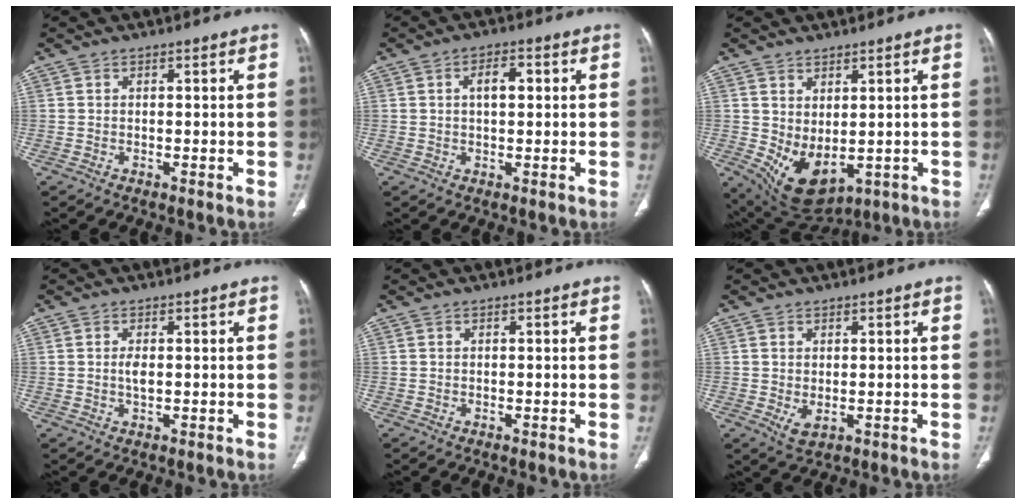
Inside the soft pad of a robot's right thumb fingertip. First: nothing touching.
{"total": 4.2, "force": [0.8, 2.1, 3.5], "torque": [-0.052, 0.008, 0.012]}
{"total": 9.3, "force": [-0.5, 5.5, 7.6], "torque": [-0.121, -0.011, 0.025]}
{"total": 1.9, "force": [0.1, 0.8, 1.7], "torque": [-0.031, -0.001, 0.002]}
{"total": 0.0}
{"total": 2.6, "force": [-0.2, 1.6, 2.1], "torque": [-0.036, -0.005, 0.007]}